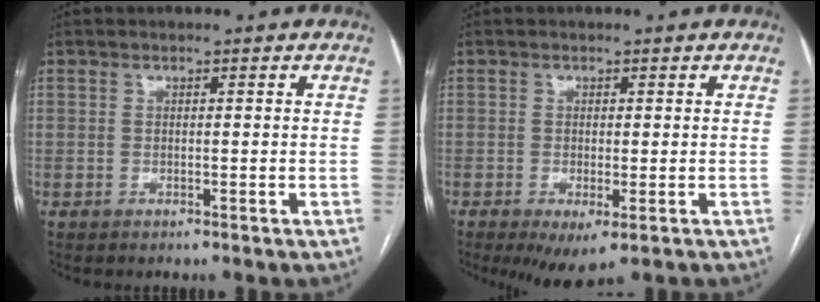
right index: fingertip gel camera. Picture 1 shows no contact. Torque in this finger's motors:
{"motor_torque": [1.19, -0.90, 0.44, 0.10]}